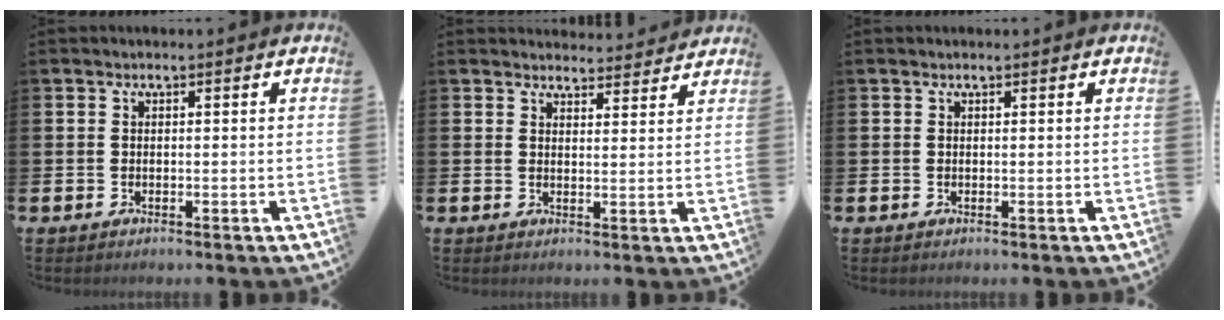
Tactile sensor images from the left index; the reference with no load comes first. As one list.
[{"total": 3.4, "force": [3.4, 0.7, -0.2], "torque": [0.005, -0.022, 0.060]}, {"total": 0.0}]